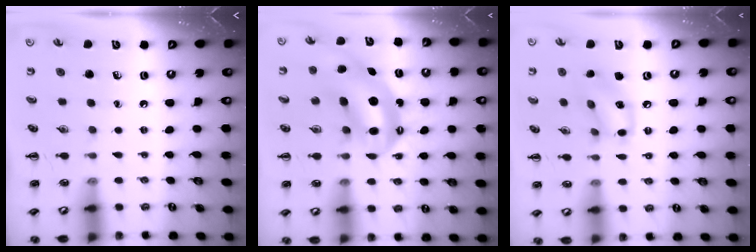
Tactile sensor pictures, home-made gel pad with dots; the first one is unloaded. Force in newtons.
{"total": 10.8, "press": 10.5, "slide": 2.6}
{"total": 11.2, "press": 11.2, "slide": 0.4}